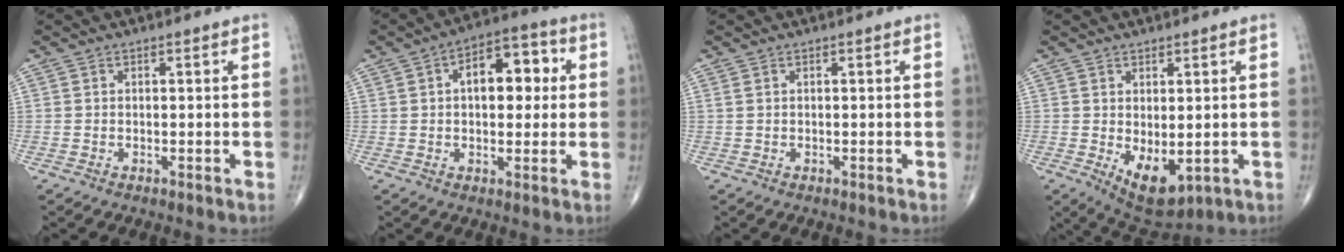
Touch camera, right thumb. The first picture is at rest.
{"total": 11.1, "force": [2.1, 6.3, 8.9], "torque": [-0.095, 0.021, 0.024]}
{"total": 0.5, "force": [0.2, 0.3, 0.4], "torque": [-0.011, 0.009, 0.007]}
{"total": 7.9, "force": [-1.3, 4.0, 6.6], "torque": [-0.091, -0.011, 0.000]}